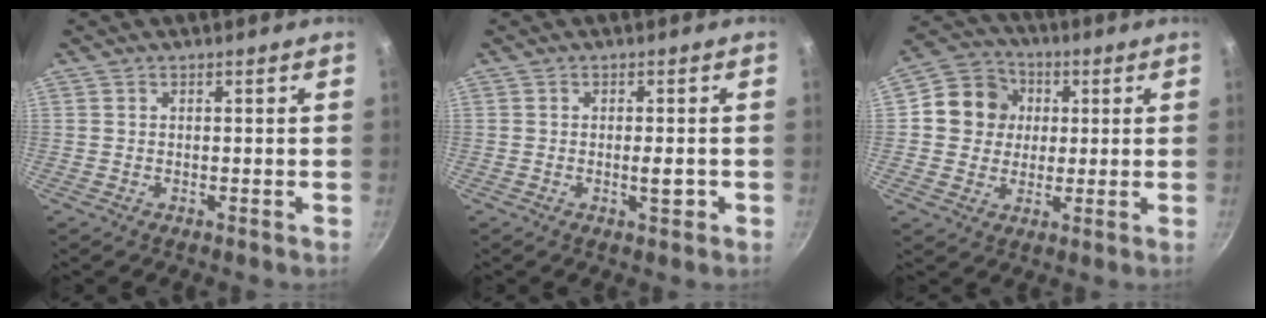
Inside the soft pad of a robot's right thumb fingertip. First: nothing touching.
{"total": 2.6, "force": [-0.7, 0.8, 2.4], "torque": [-0.029, 0.003, -0.010]}
{"total": 10.4, "force": [1.6, 9.5, 3.9], "torque": [-0.033, 0.014, 0.013]}